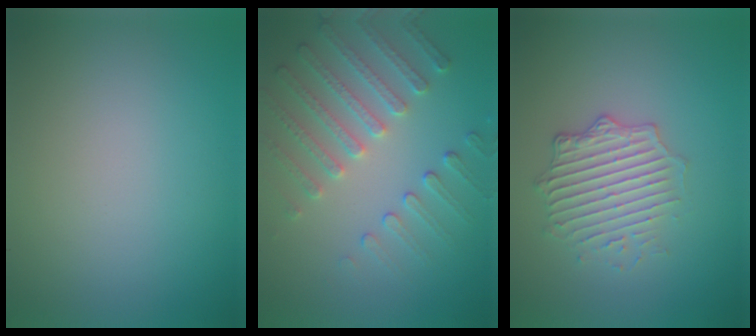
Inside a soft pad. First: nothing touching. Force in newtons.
{"total": 4.0, "press": 3.7, "slide": 1.6}
{"total": 3.7, "press": 3.2, "slide": 1.7}